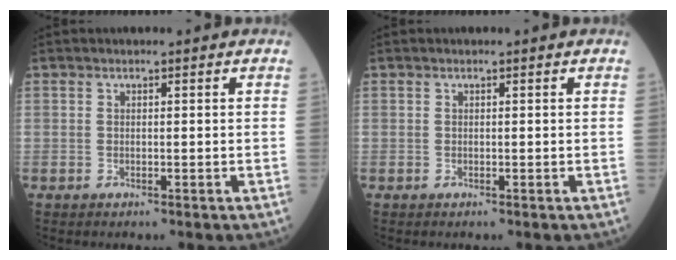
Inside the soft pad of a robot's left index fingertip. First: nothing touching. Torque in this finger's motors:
{"motor_torque": [0.00, 0.00, 0.00, 0.01]}